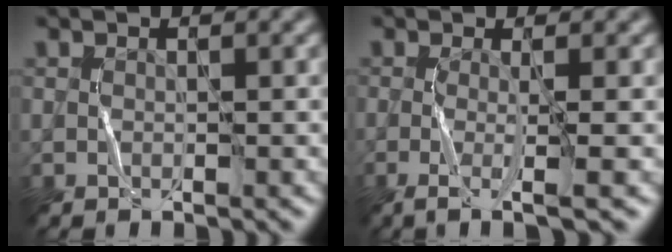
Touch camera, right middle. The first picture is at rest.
{"total": 3.1, "force": [-0.7, 0.6, 3.0], "torque": [-0.050, -0.001, -0.018]}